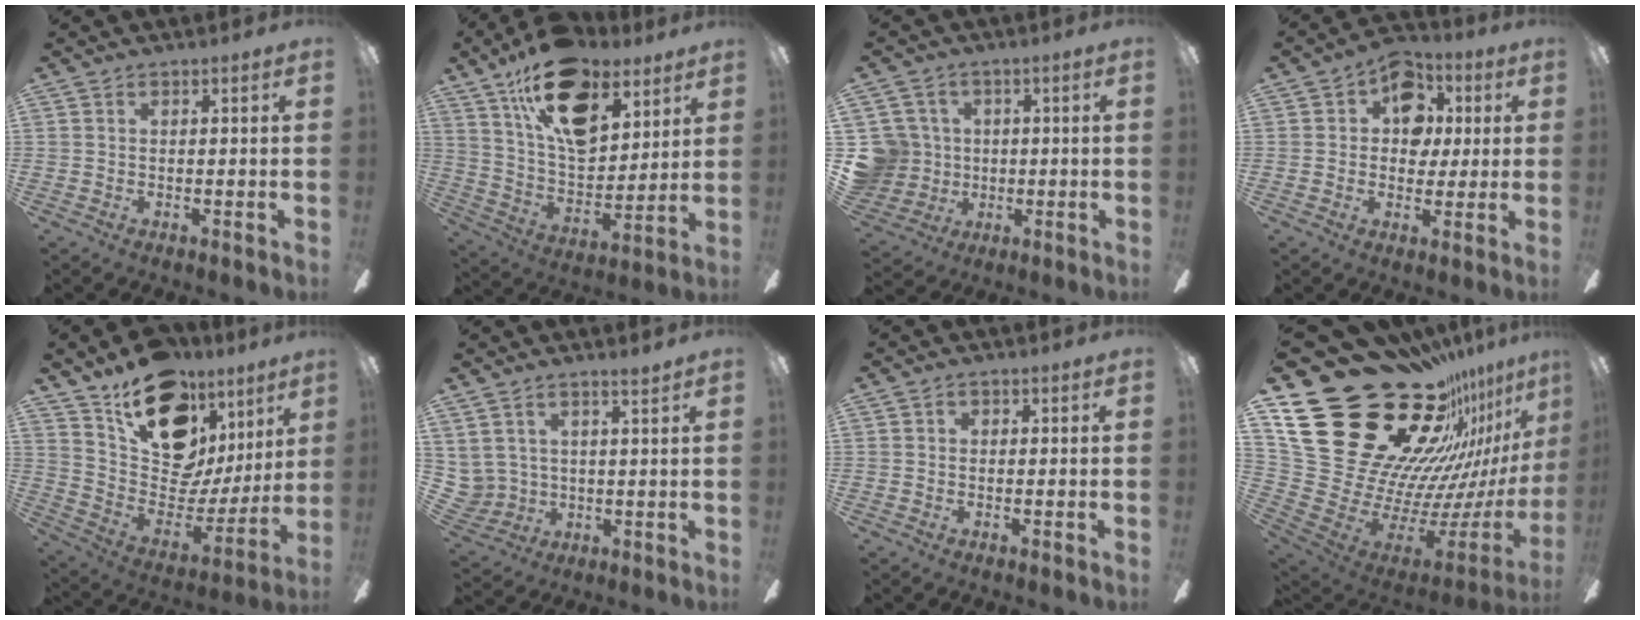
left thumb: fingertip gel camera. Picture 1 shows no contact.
{"total": 21.3, "force": [12.9, 11.6, 12.4], "torque": [-0.204, -0.063, 0.230]}
{"total": 10.0, "force": [0.7, 9.7, 2.0], "torque": [-0.083, 0.003, 0.024]}
{"total": 10.9, "force": [3.5, 8.8, 5.4], "torque": [-0.071, -0.007, 0.063]}
{"total": 19.3, "force": [13.0, 11.1, 9.0], "torque": [-0.130, -0.096, 0.237]}
{"total": 6.3, "force": [4.5, 4.3, 1.1], "torque": [-0.040, -0.022, 0.091]}
{"total": 0.9, "force": [-0.1, 0.8, 0.4], "torque": [-0.009, 0.006, -0.002]}
{"total": 36.1, "force": [22.0, 20.9, 19.5], "torque": [-0.263, -0.220, 0.494]}